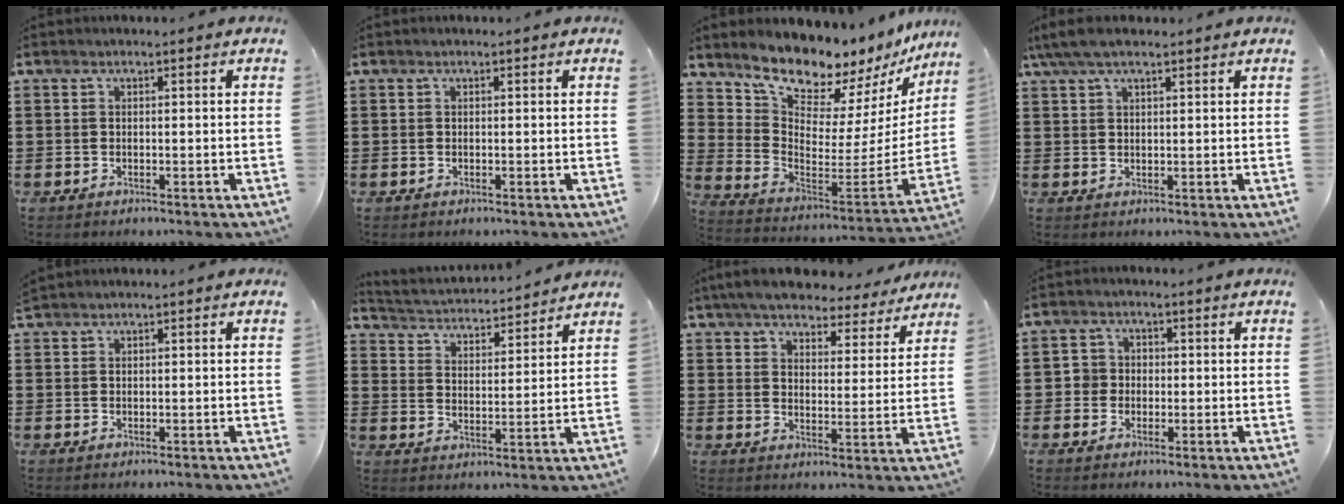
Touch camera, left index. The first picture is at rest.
{"total": 0.0}
{"total": 8.8, "force": [8.6, 1.6, 1.4], "torque": [-0.064, -0.086, 0.148]}
{"total": 4.2, "force": [2.8, 1.1, 2.9], "torque": [-0.061, 0.007, 0.052]}
{"total": 0.7, "force": [0.7, 0.0, 0.1], "torque": [-0.003, -0.001, 0.014]}
{"total": 2.9, "force": [2.9, 0.0, -0.1], "torque": [-0.020, -0.029, 0.042]}
{"total": 6.1, "force": [5.8, 1.0, 1.4], "torque": [-0.055, -0.029, 0.103]}
{"total": 2.6, "force": [-0.2, 2.6, 0.6], "torque": [-0.023, 0.009, -0.008]}